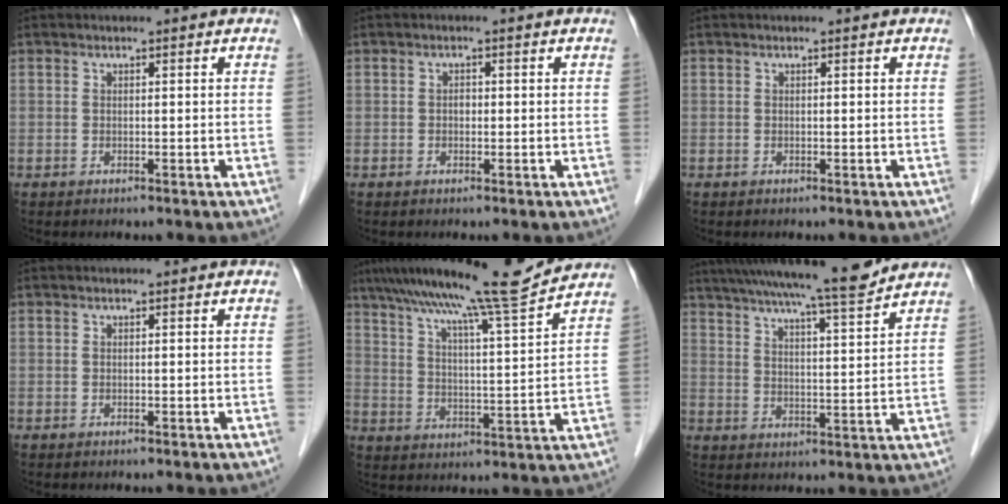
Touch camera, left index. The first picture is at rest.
{"total": 1.0, "force": [-0.7, 0.5, 0.5], "torque": [-0.007, -0.003, -0.013]}
{"total": 0.0}
{"total": 0.0}
{"total": 15.4, "force": [13.0, -1.2, 8.1], "torque": [-0.136, -0.005, 0.195]}
{"total": 14.9, "force": [13.1, -0.3, 7.2], "torque": [-0.120, 0.004, 0.190]}